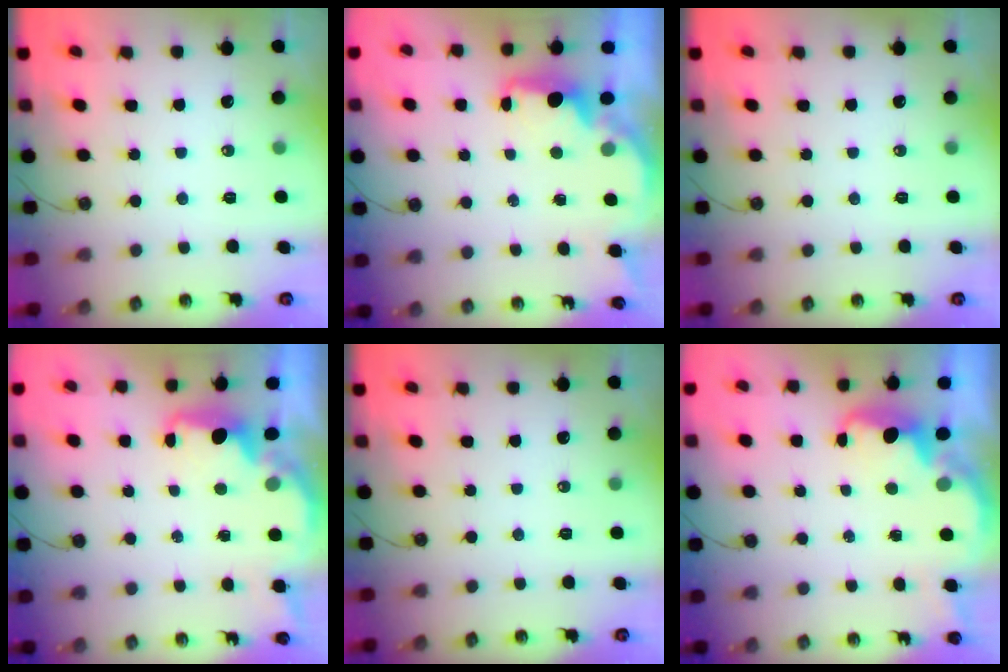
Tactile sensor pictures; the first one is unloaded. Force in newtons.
{"total": 2.1, "press": 2.0, "slide": 0.6}
{"total": 0.0}
{"total": 2.2, "press": 2.1, "slide": 0.8}
{"total": 0.0}
{"total": 2.0, "press": 1.8, "slide": 0.8}